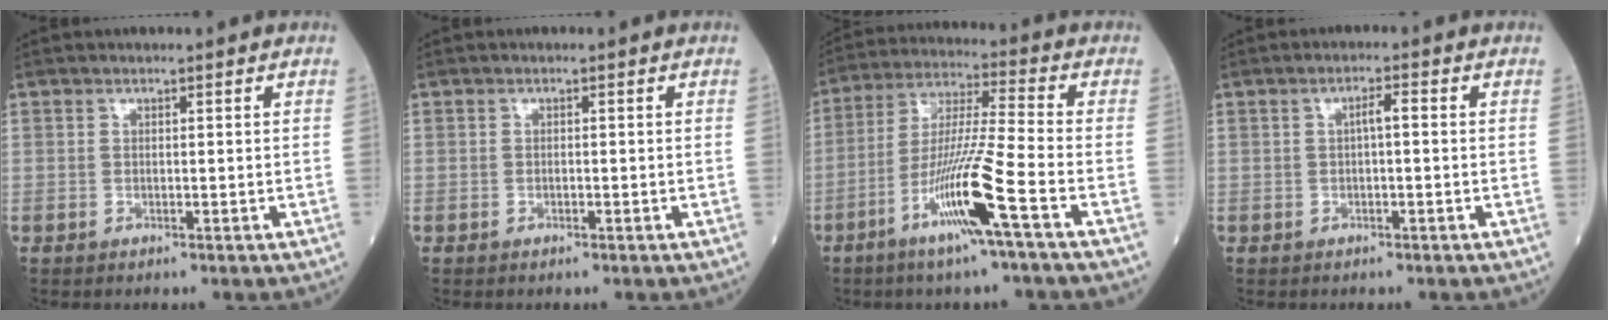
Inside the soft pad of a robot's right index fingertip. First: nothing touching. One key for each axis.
{"total": 0.5, "fx": -0.2, "fy": 0.2, "fz": 0.4, "tx": -0.012, "ty": -0.001, "tz": -0.003}
{"total": 12.7, "fx": -5.8, "fy": -1.0, "fz": 11.2, "tx": -0.223, "ty": -0.011, "tz": -0.112}
{"total": 2.2, "fx": 0.1, "fy": 0.4, "fz": 2.1, "tx": -0.035, "ty": 0.005, "tz": 0.002}